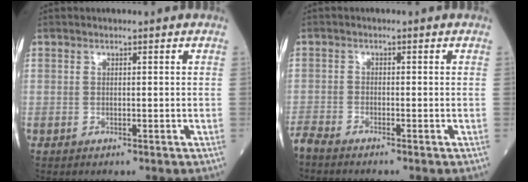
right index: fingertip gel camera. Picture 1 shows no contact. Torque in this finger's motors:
{"motor_torque": [0.04, -0.02, -0.01, 0.04]}